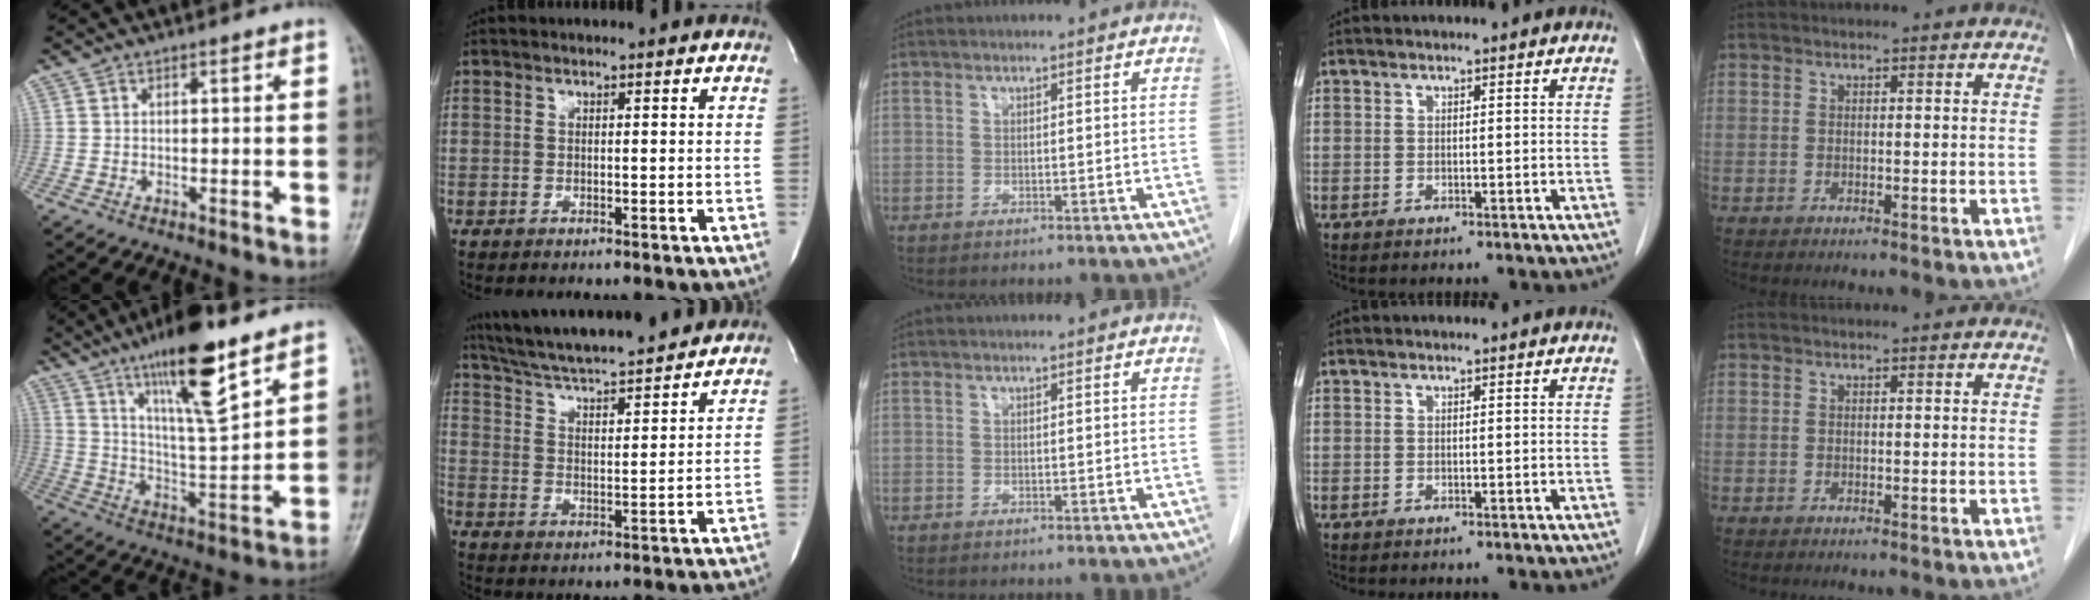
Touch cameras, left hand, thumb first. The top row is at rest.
{"thumb": {"total": 17.4, "force": [11.0, 3.3, 13.0], "torque": [-0.210, -0.058, 0.197]}, "index": {"total": 19.5, "force": [17.8, 1.5, 7.9], "torque": [-0.135, 0.012, 0.267]}}